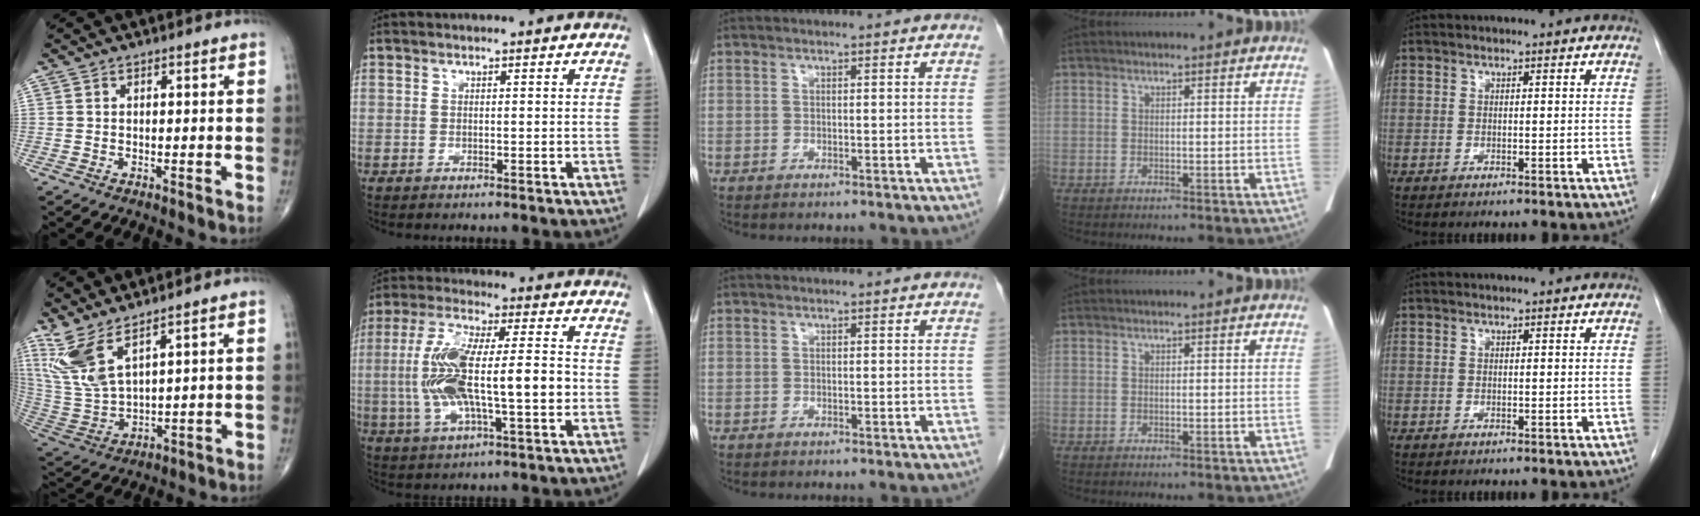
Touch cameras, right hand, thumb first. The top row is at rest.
{"thumb": {"total": 10.0, "force": [6.6, 2.7, 6.9], "torque": [-0.161, -0.036, 0.159]}, "index": {"total": 15.2, "force": [-1.4, 3.9, 14.6], "torque": [-0.296, 0.015, -0.018]}}